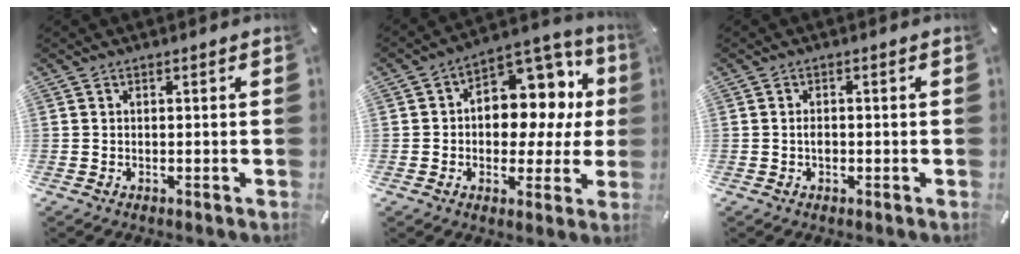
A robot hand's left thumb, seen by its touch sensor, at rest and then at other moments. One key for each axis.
{"total": 11.9, "fx": 2.6, "fy": 9.0, "fz": 7.2, "tx": -0.086, "ty": -0.034, "tz": 0.050}
{"total": 1.5, "fx": -0.4, "fy": 1.0, "fz": 1.1, "tx": -0.022, "ty": 0.003, "tz": -0.008}